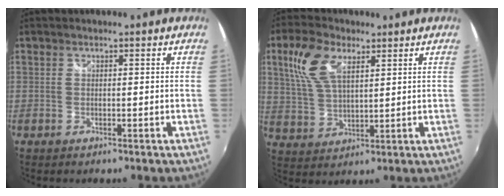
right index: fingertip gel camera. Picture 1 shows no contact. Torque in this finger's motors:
{"motor_torque": [1.07, 0.63, 0.38, 0.10]}